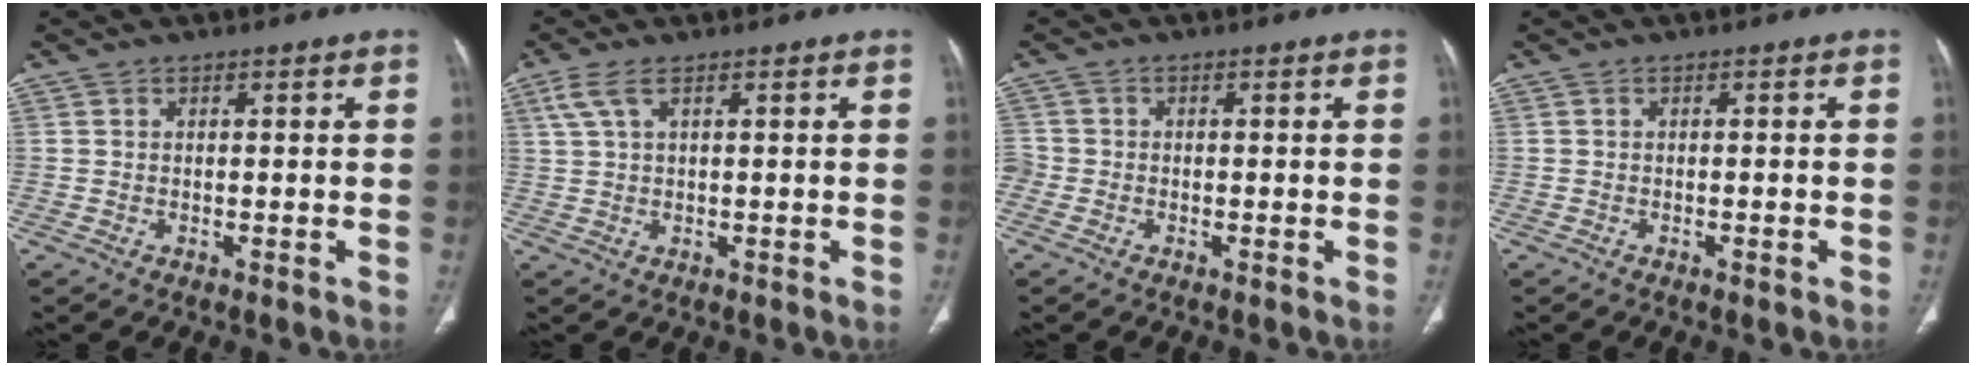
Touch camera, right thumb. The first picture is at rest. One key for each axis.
{"total": 3.5, "fx": 1.6, "fy": 1.2, "fz": 2.9, "tx": -0.084, "ty": 0.010, "tz": 0.041}
{"total": 2.6, "fx": -0.8, "fy": 2.3, "fz": 0.9, "tx": -0.018, "ty": 0.005, "tz": -0.021}
{"total": 1.0, "fx": -0.6, "fy": 0.2, "fz": 0.8, "tx": -0.012, "ty": -0.001, "tz": -0.008}